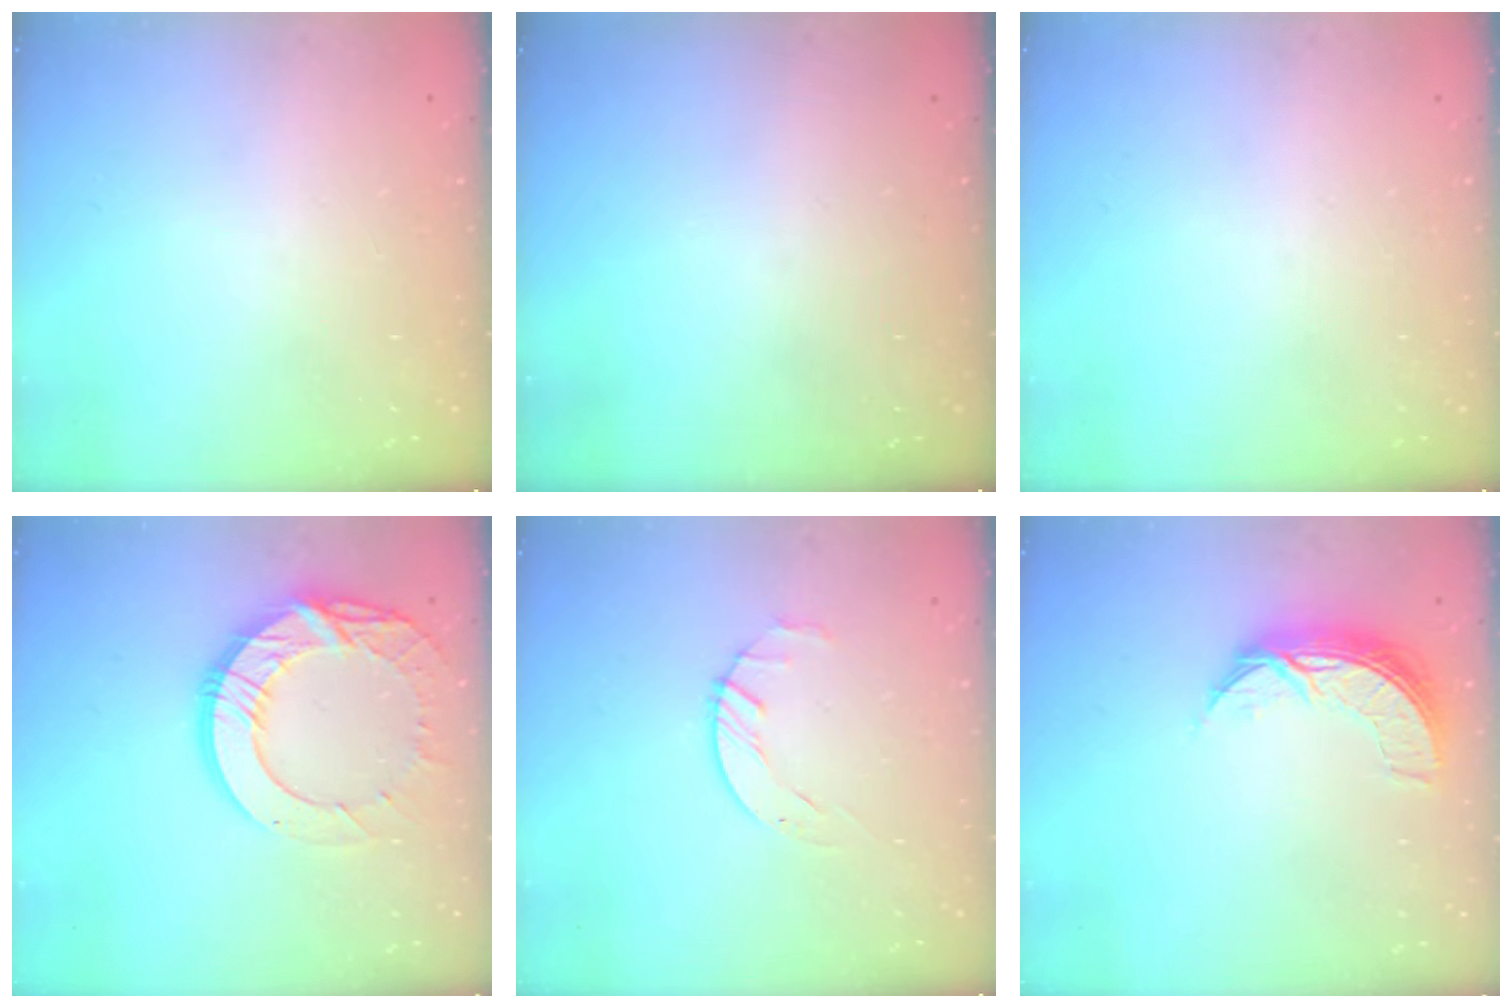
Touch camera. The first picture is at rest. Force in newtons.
{"total": 0.0}
{"total": 0.0}
{"total": 15.4, "press": 15.4, "slide": 0.9}
{"total": 1.8, "press": 1.7, "slide": 0.3}
{"total": 8.2, "press": 8.1, "slide": 0.6}